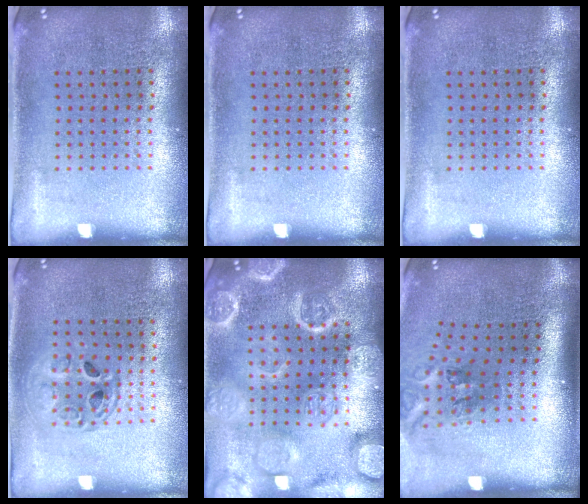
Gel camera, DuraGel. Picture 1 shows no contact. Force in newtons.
{"total": 0.0}
{"total": 0.0}
{"total": 1.5, "press": 1.3, "slide": 0.7}
{"total": 6.4, "press": 6.3, "slide": 0.8}
{"total": 2.0, "press": 1.2, "slide": 1.6}